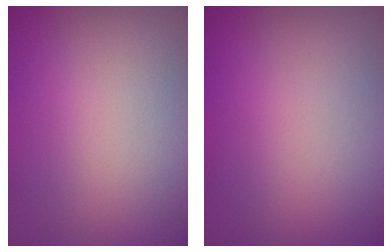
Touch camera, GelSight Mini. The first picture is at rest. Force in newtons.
{"total": 0.0}